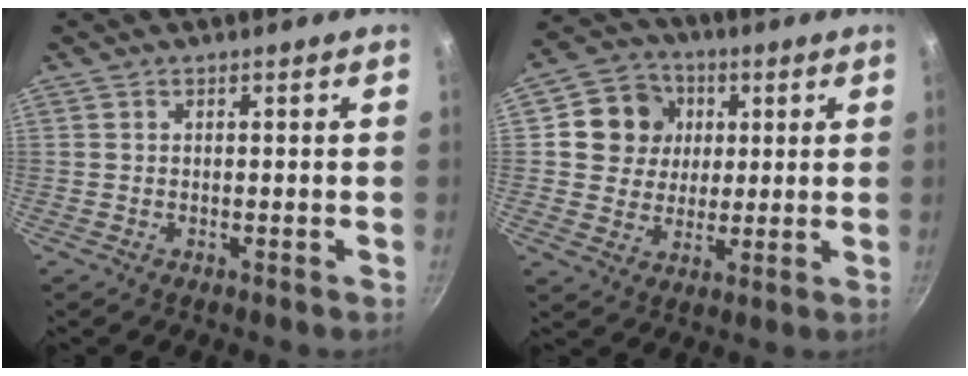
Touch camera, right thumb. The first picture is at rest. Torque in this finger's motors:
{"motor_torque": [1.16, 1.01, 0.88, -0.17, 0.03]}